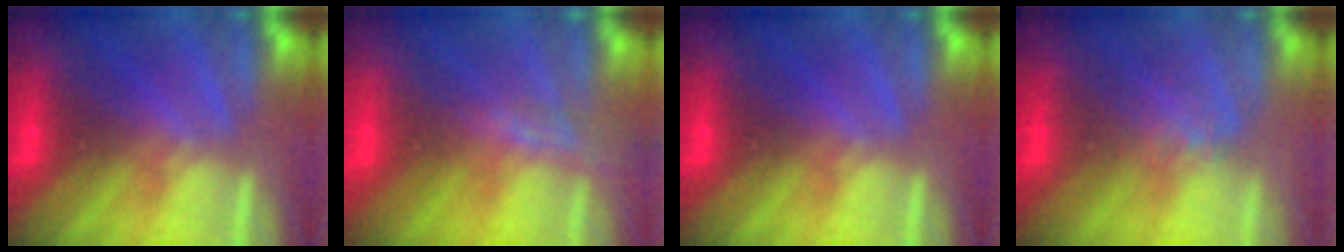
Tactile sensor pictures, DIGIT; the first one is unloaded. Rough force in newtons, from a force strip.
{"total": 2.9}
{"total": 0.0}
{"total": 1.2}